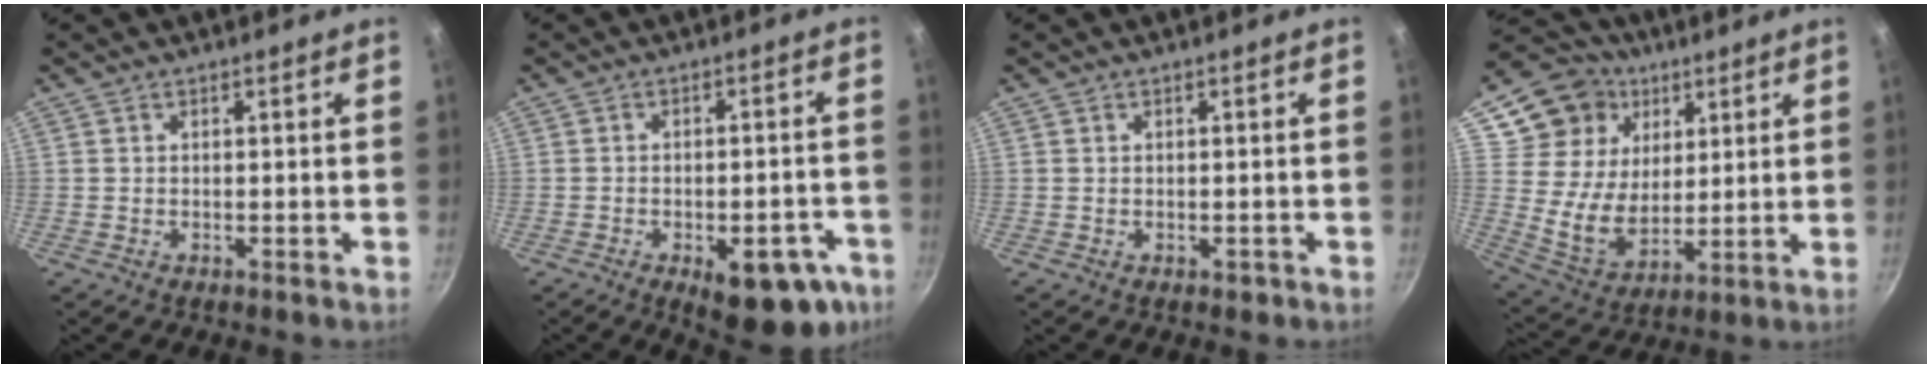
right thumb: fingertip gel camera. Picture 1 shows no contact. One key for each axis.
{"total": 13.9, "fx": -6.2, "fy": 6.7, "fz": 10.5, "tx": -0.087, "ty": 0.020, "tz": -0.070}
{"total": 0.7, "fx": -0.3, "fy": 0.4, "fz": 0.4, "tx": -0.003, "ty": 0.001, "tz": -0.004}
{"total": 17.1, "fx": 7.3, "fy": 13.5, "fz": 7.5, "tx": -0.106, "ty": -0.021, "tz": 0.138}